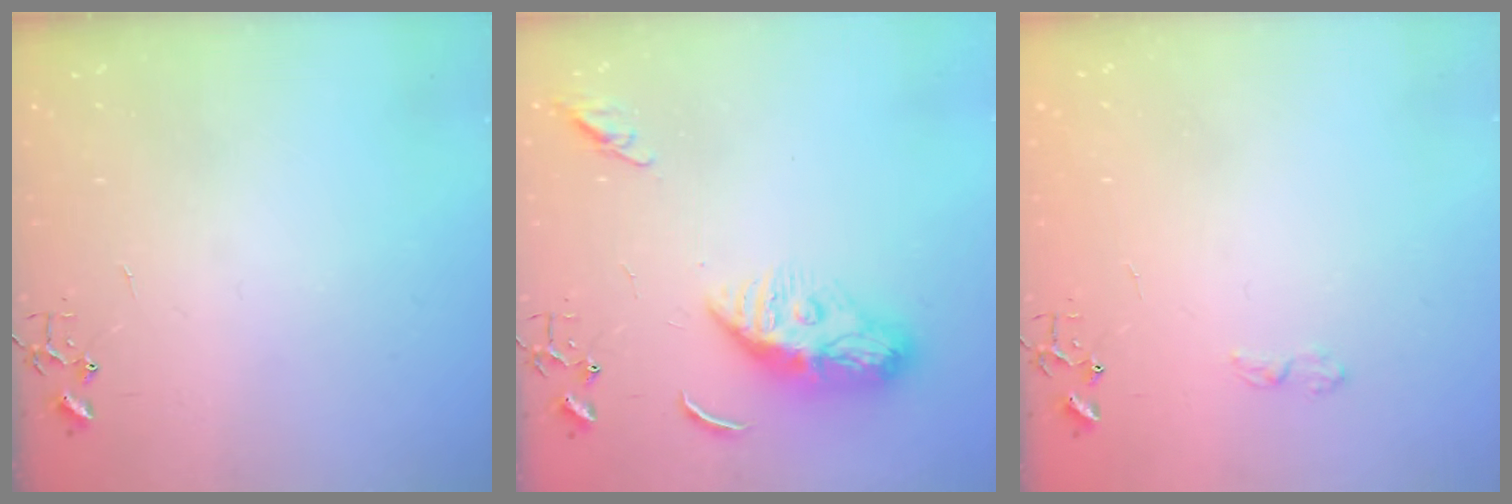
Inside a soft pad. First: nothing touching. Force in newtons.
{"total": 10.8, "press": 10.7, "slide": 1.0}
{"total": 4.4, "press": 4.3, "slide": 0.7}